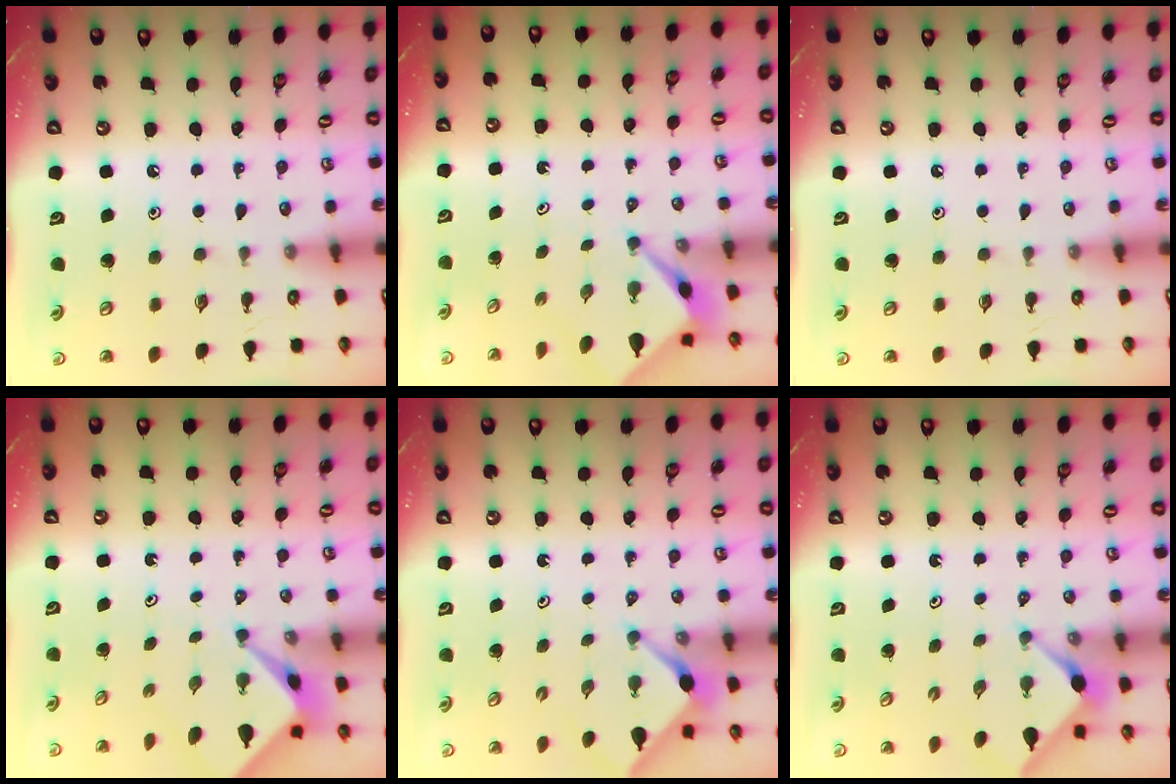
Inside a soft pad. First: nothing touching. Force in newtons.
{"total": 2.6, "press": 2.6, "slide": 0.2}
{"total": 0.0}
{"total": 2.1, "press": 2.1, "slide": 0.3}
{"total": 2.9, "press": 2.9, "slide": 0.3}
{"total": 3.0, "press": 3.0, "slide": 0.3}